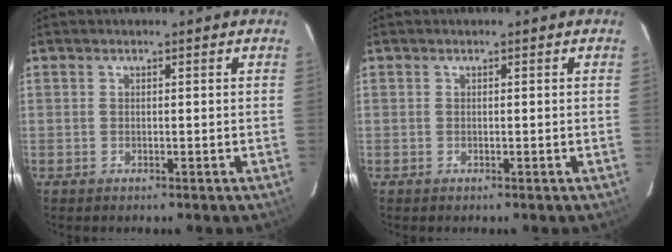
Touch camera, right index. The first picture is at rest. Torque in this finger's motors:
{"motor_torque": [0.00, 0.00, 0.00, 0.00]}